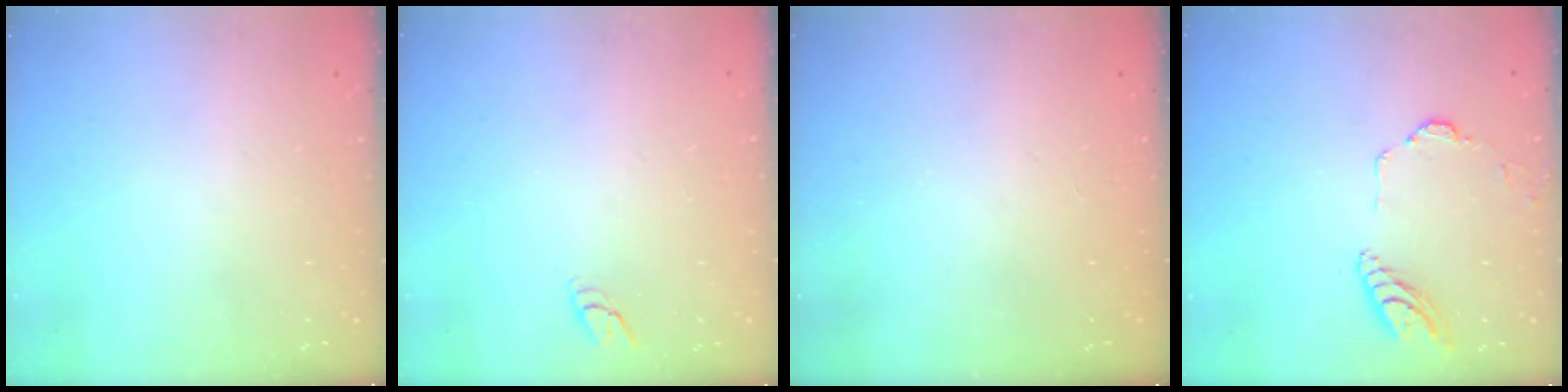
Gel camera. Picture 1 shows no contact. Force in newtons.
{"total": 3.7, "press": 3.7, "slide": 0.3}
{"total": 0.0}
{"total": 11.1, "press": 10.9, "slide": 1.6}